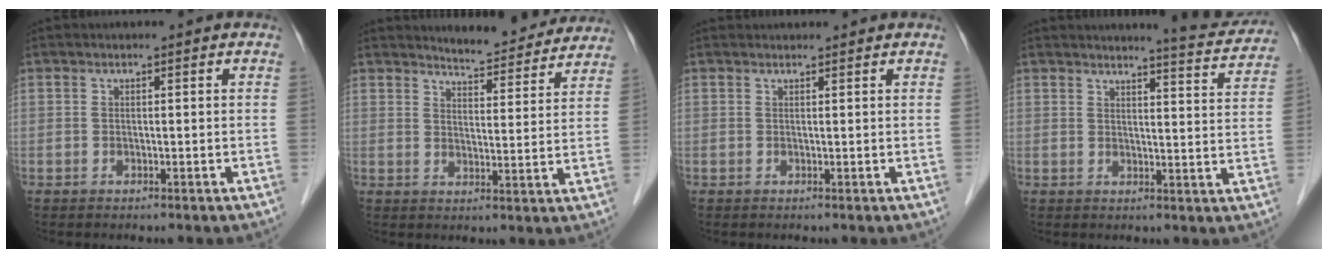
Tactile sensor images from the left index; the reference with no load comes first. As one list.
[{"total": 9.9, "force": [9.6, 1.5, 2.0], "torque": [-0.022, -0.016, 0.114]}, {"total": 2.2, "force": [2.2, 0.3, 0.2], "torque": [-0.008, 0.023, 0.031]}, {"total": 7.9, "force": [7.7, 0.1, 1.5], "torque": [-0.023, -0.027, 0.081]}]